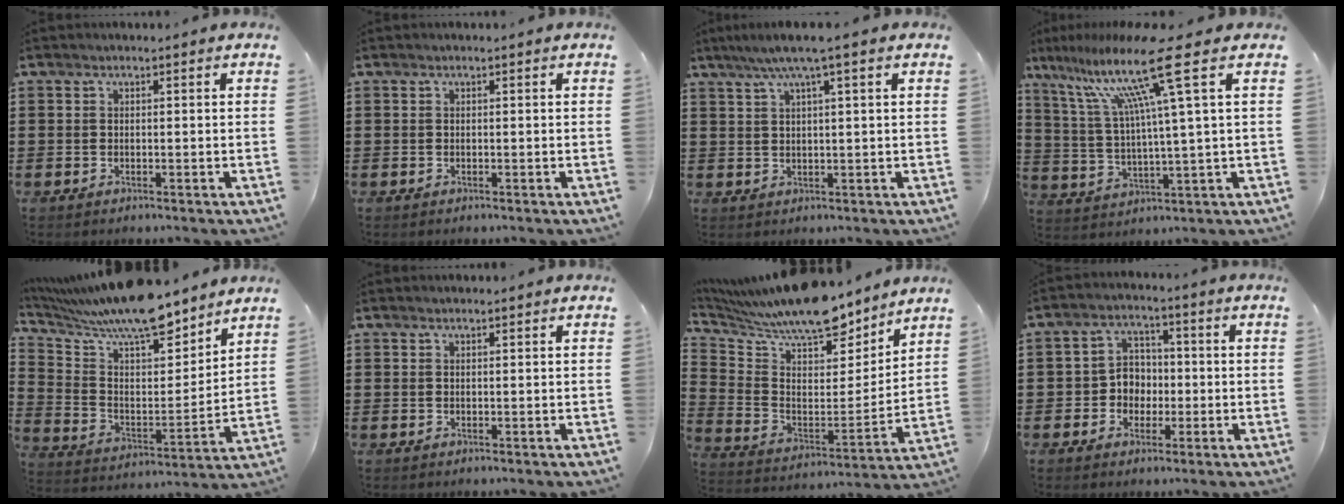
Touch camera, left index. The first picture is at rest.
{"total": 0.0}
{"total": 4.2, "force": [2.4, -0.2, 3.5], "torque": [-0.072, 0.004, 0.040]}
{"total": 14.0, "force": [7.0, -0.6, 12.1], "torque": [-0.249, -0.022, 0.101]}
{"total": 10.7, "force": [9.2, 2.1, 5.0], "torque": [-0.127, -0.061, 0.157]}
{"total": 0.6, "force": [0.6, 0.0, 0.3], "torque": [-0.006, -0.001, 0.011]}
{"total": 11.4, "force": [10.0, 2.6, 4.6], "torque": [-0.117, -0.073, 0.171]}
{"total": 4.6, "force": [-0.9, 4.2, 1.8], "torque": [-0.046, 0.013, -0.020]}